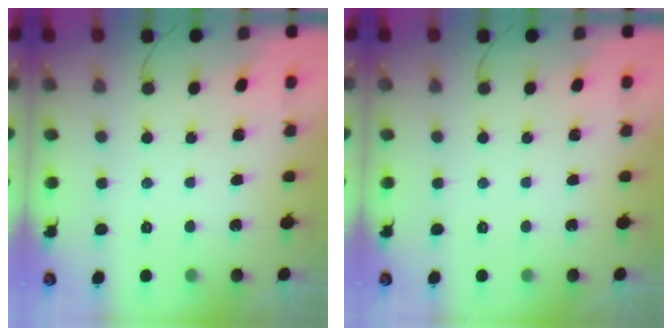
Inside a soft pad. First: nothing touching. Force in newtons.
{"total": 0.0}